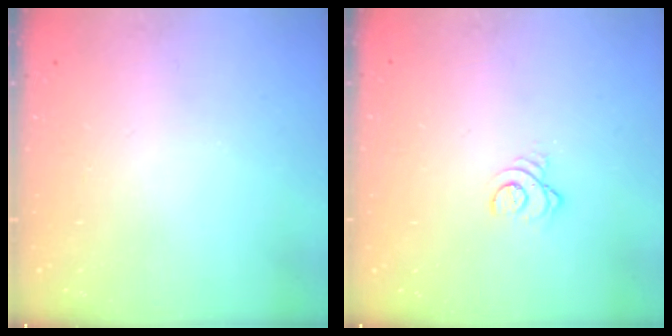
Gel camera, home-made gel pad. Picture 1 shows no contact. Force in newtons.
{"total": 3.0, "press": 3.0, "slide": 0.3}